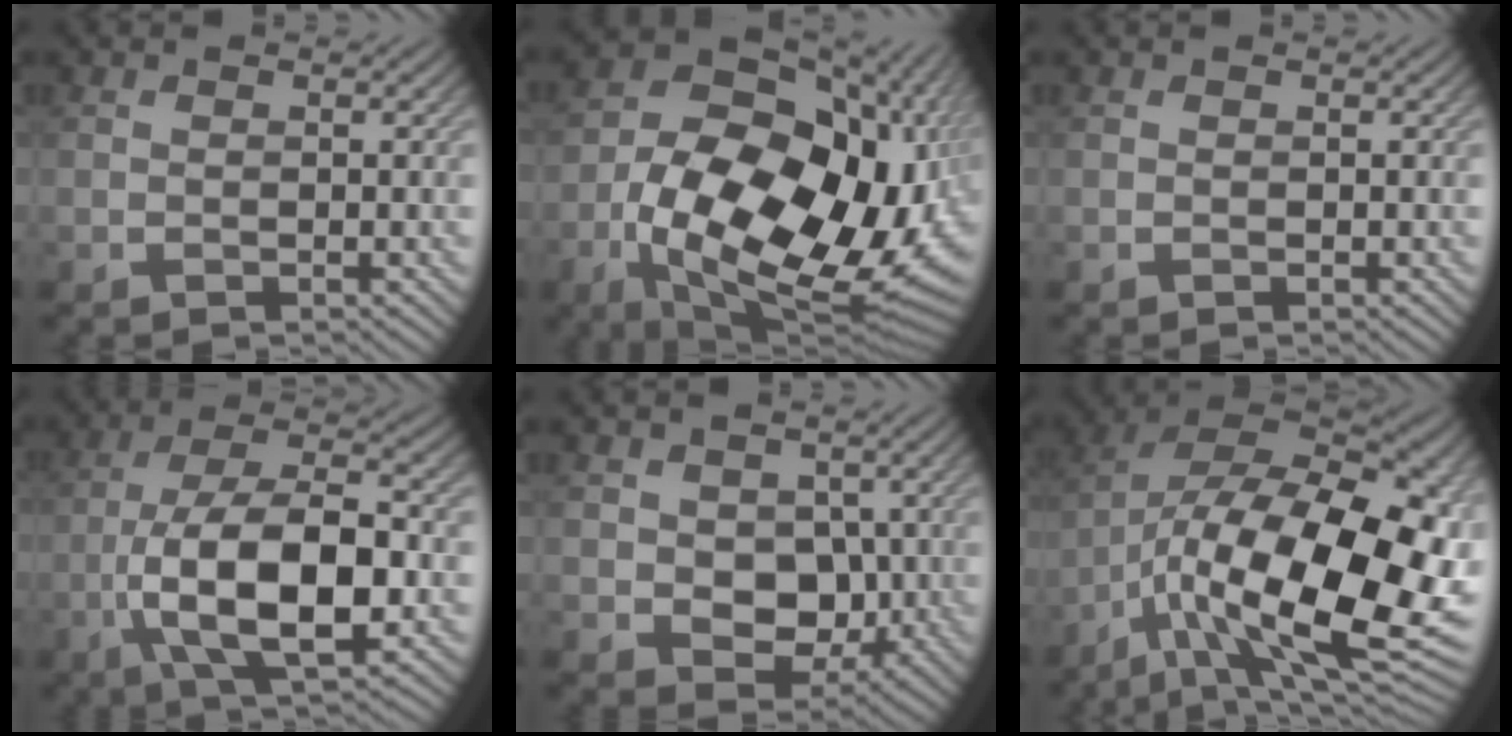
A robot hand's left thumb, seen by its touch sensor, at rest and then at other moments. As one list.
[{"total": 19.8, "force": [-2.9, 12.6, 14.9], "torque": [-0.284, -0.057, -0.015]}, {"total": 0.0}, {"total": 12.6, "force": [-3.2, 5.3, 11.0], "torque": [-0.210, 0.000, -0.066]}, {"total": 6.4, "force": [0.0, 5.1, 3.9], "torque": [-0.073, -0.010, -0.010]}, {"total": 19.7, "force": [-5.8, 9.2, 16.4], "torque": [-0.265, -0.014, -0.090]}]